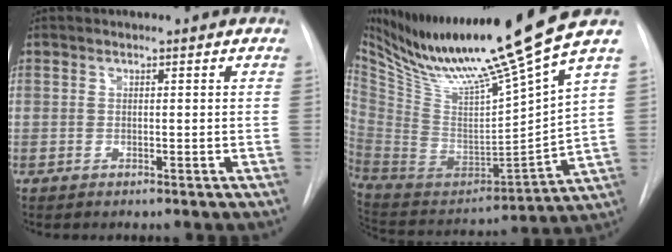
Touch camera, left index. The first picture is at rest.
{"total": 22.6, "force": [17.5, -1.4, 14.2], "torque": [-0.238, -0.042, 0.313]}